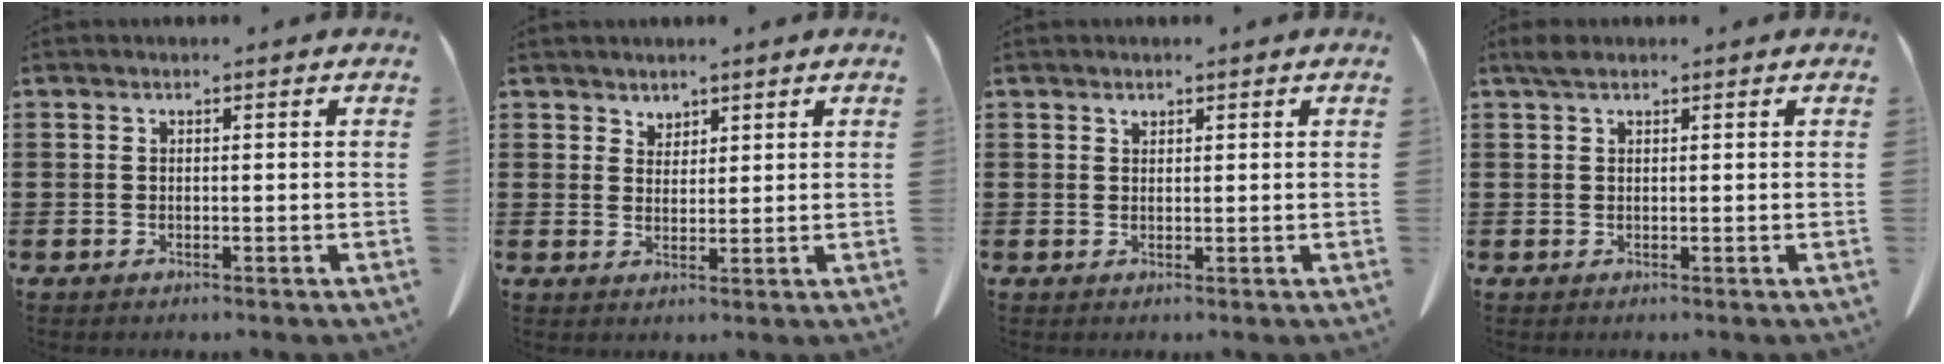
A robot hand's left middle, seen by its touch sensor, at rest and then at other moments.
{"total": 2.3, "force": [2.1, 1.0, 0.1], "torque": [-0.008, 0.001, 0.042]}
{"total": 0.9, "force": [0.8, 0.3, 0.2], "torque": [-0.006, -0.002, 0.017]}
{"total": 1.7, "force": [1.1, 0.7, 1.0], "torque": [-0.024, 0.003, 0.022]}